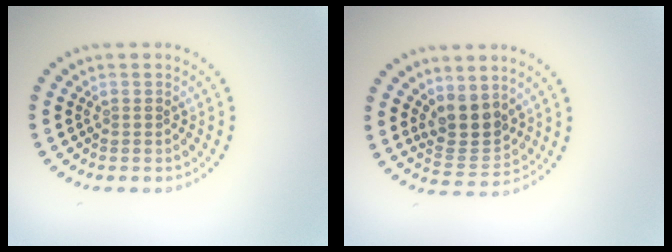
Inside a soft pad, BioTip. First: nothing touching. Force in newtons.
{"total": 3.8, "press": 3.2, "slide": 2.0}